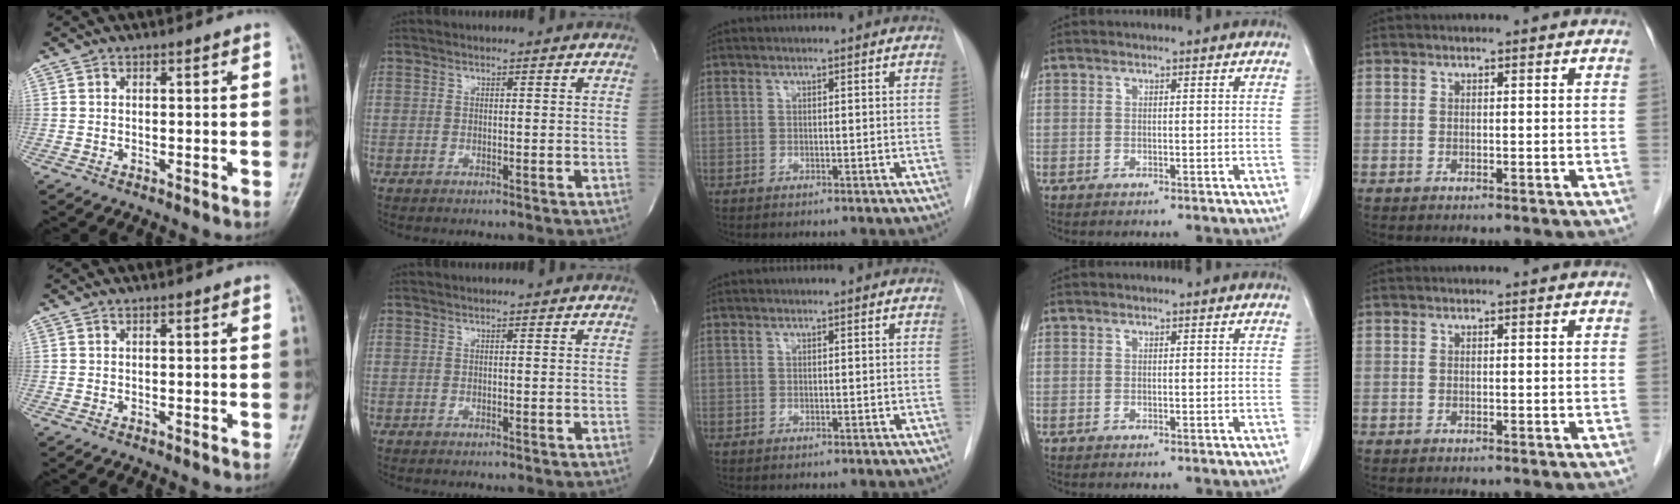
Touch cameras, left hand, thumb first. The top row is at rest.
{}